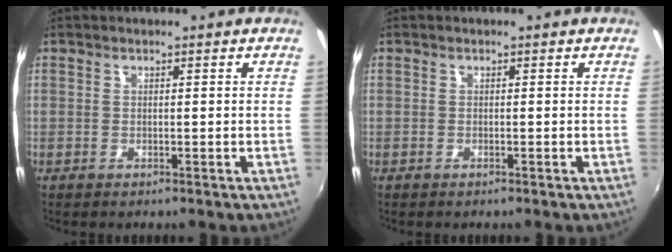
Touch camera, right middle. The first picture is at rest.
{"total": 0.0}